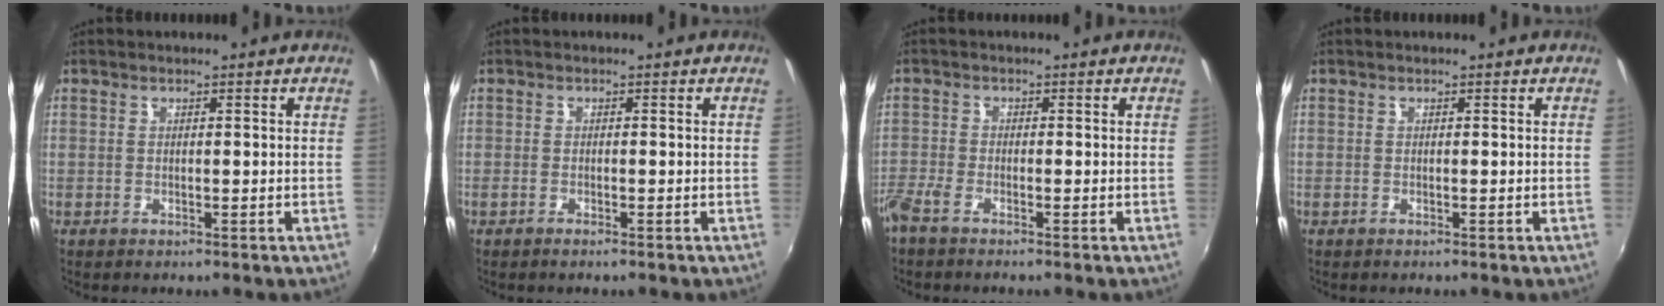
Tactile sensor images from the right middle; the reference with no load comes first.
{"total": 1.1, "force": [-0.9, 0.1, 0.6], "torque": [-0.014, -0.004, -0.018]}
{"total": 3.7, "force": [-3.0, 0.6, 2.1], "torque": [-0.057, -0.012, -0.064]}
{"total": 0.0}